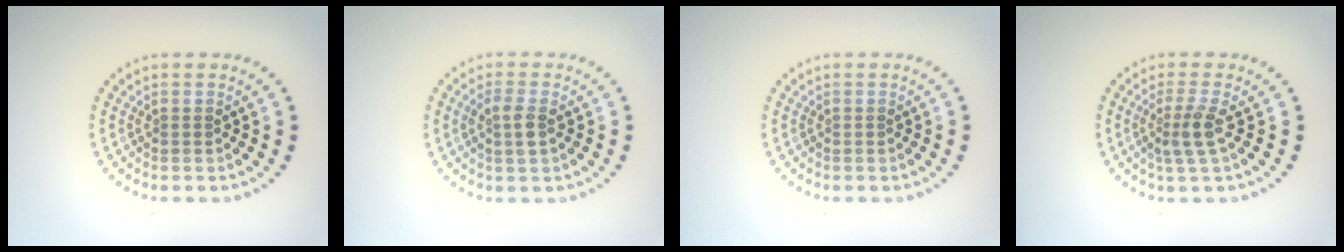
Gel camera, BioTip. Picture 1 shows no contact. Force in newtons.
{"total": 1.9, "press": 1.9, "slide": 0.4}
{"total": 0.0}
{"total": 2.4, "press": 1.8, "slide": 1.6}